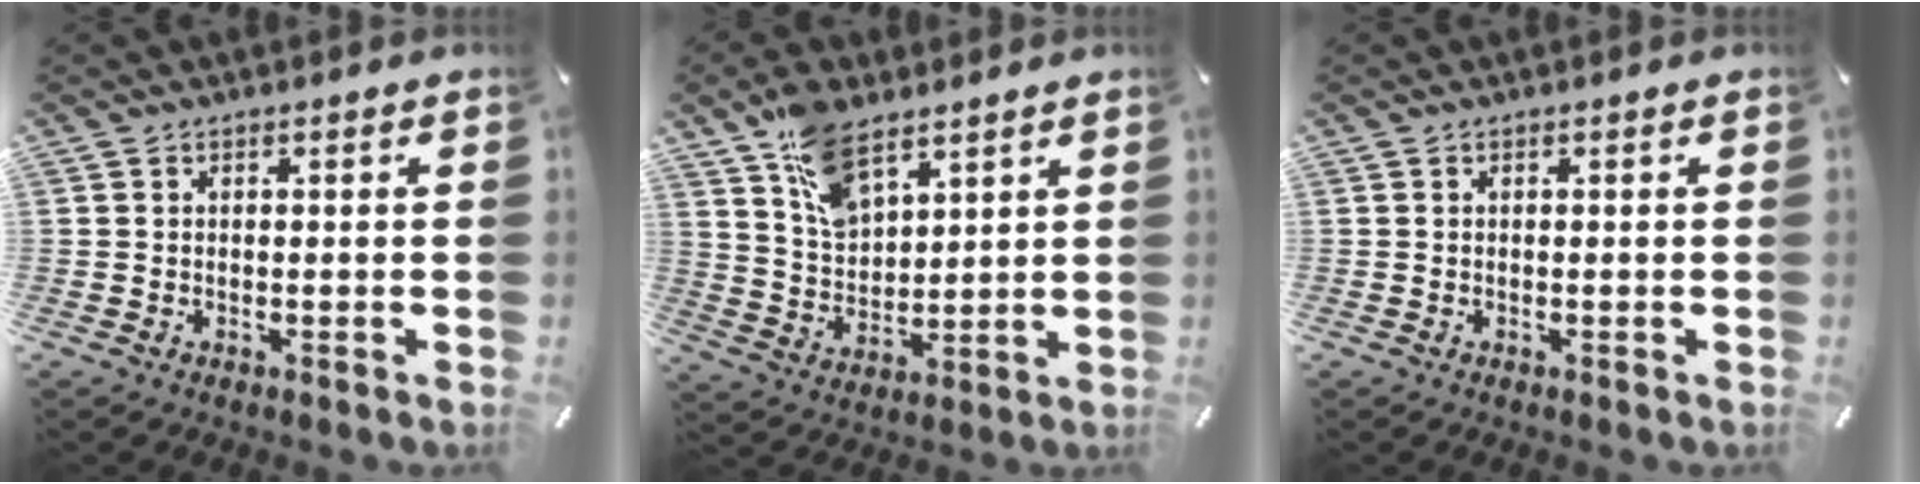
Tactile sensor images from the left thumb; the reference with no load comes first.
{"total": 10.6, "force": [7.3, 5.5, 5.5], "torque": [-0.112, -0.025, 0.138]}
{"total": 0.0}